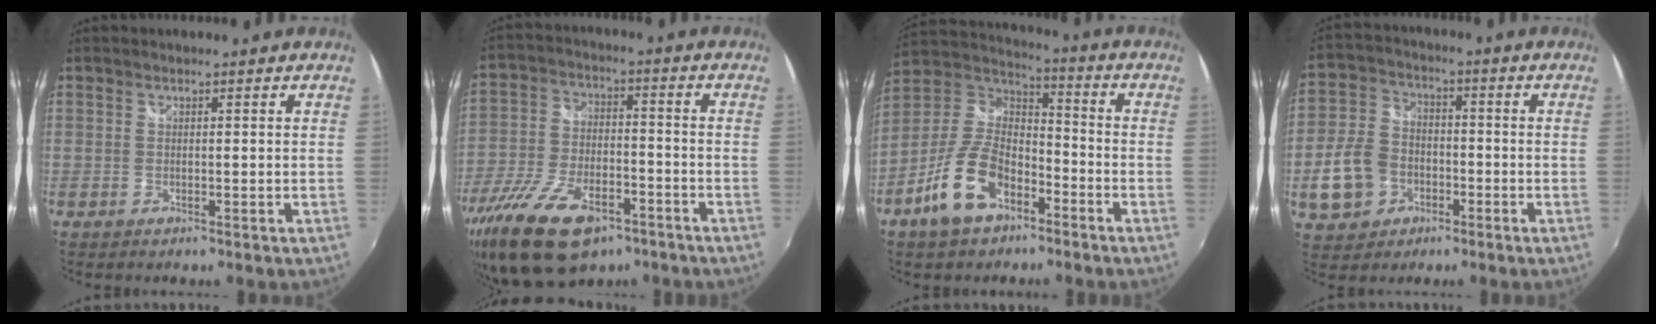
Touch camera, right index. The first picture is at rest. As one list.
[{"total": 18.2, "force": [-11.4, 8.9, 11.1], "torque": [-0.243, -0.031, -0.197]}, {"total": 13.2, "force": [-7.1, 6.9, 8.7], "torque": [-0.186, 0.013, -0.127]}, {"total": 11.6, "force": [-4.0, 9.2, 5.8], "torque": [-0.152, 0.018, -0.063]}]